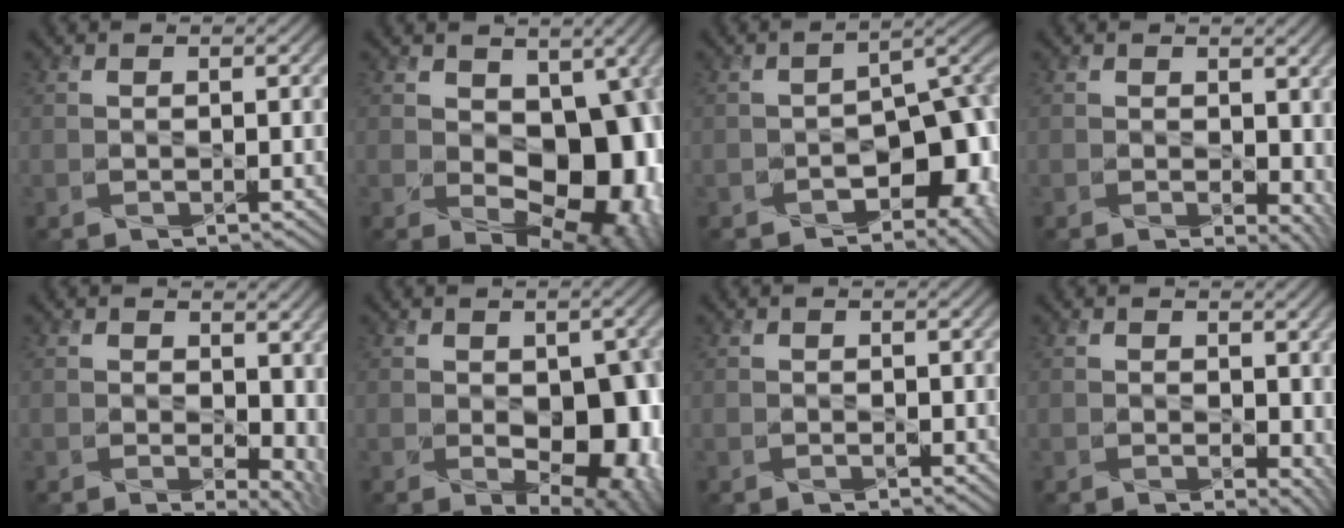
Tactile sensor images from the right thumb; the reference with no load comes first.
{"total": 11.3, "force": [0.0, 7.4, 8.5], "torque": [-0.123, -0.021, 0.012]}
{"total": 9.9, "force": [-4.7, 6.0, 6.3], "torque": [-0.076, -0.028, -0.074]}
{"total": 5.5, "force": [0.5, 3.8, 3.9], "torque": [-0.049, -0.019, 0.021]}
{"total": 8.1, "force": [0.8, 5.5, 5.9], "torque": [-0.080, -0.028, 0.039]}
{"total": 10.3, "force": [-2.1, 6.0, 8.1], "torque": [-0.108, -0.041, -0.010]}
{"total": 0.5, "force": [0.0, 0.4, 0.3], "torque": [-0.006, 0.000, 0.001]}
{"total": 4.2, "force": [0.4, 2.9, 3.0], "torque": [-0.040, -0.015, 0.015]}